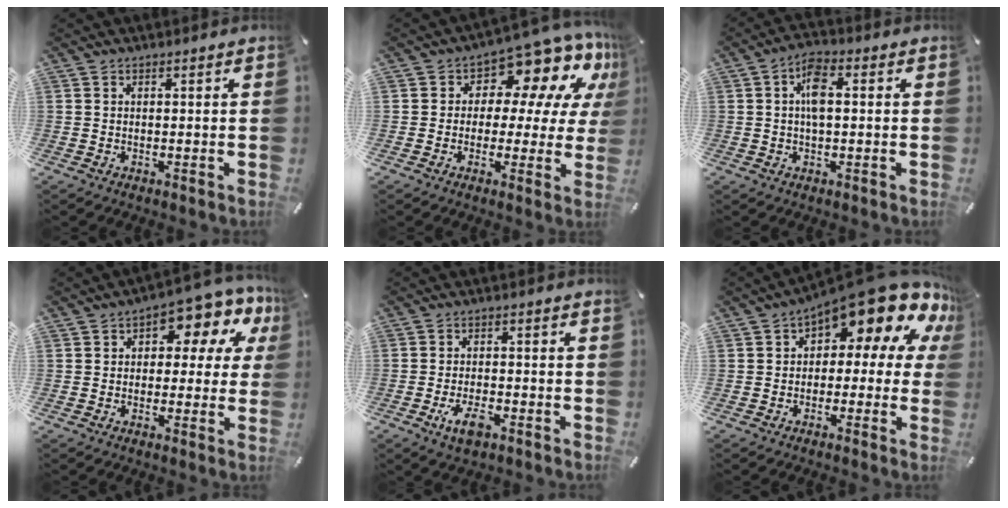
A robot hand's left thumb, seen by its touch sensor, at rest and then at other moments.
{"total": 10.8, "force": [7.0, 6.2, 5.3], "torque": [-0.079, -0.062, 0.123]}
{"total": 6.0, "force": [0.6, 2.9, 5.2], "torque": [-0.092, 0.012, 0.009]}
{"total": 10.3, "force": [5.7, 5.1, 7.0], "torque": [-0.086, -0.044, 0.095]}
{"total": 5.7, "force": [-2.9, 2.7, 4.1], "torque": [-0.089, 0.007, -0.055]}
{"total": 17.1, "force": [10.7, 6.5, 11.7], "torque": [-0.158, -0.090, 0.177]}